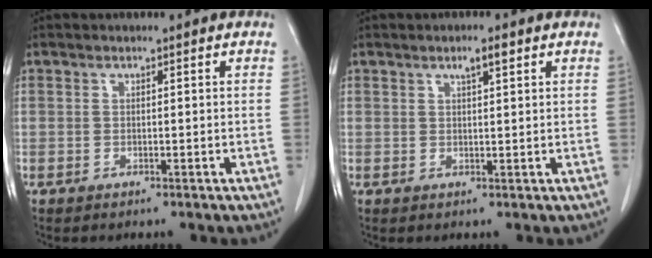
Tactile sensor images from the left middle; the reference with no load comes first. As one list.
[{"total": 2.0, "force": [1.2, 0.3, 1.6], "torque": [-0.029, 0.002, 0.020]}]